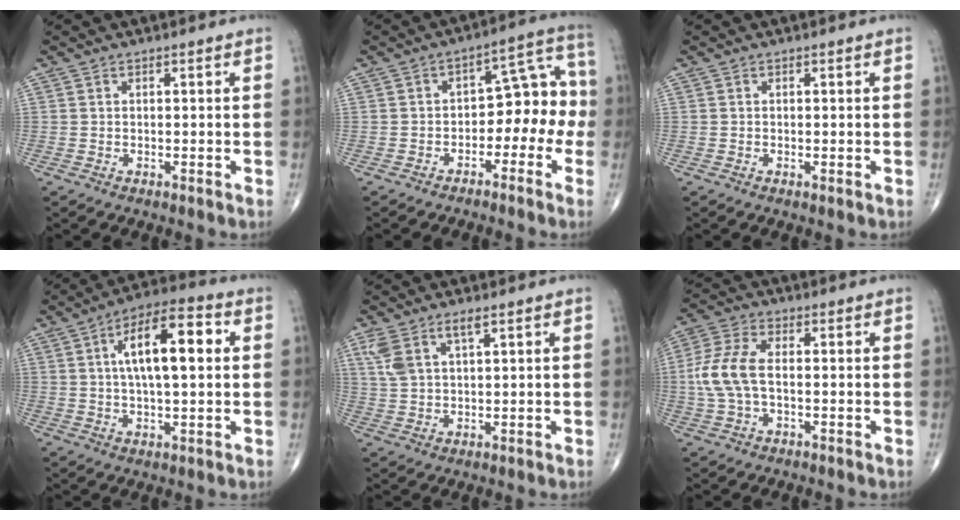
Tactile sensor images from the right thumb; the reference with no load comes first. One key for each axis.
{"total": 10.7, "fx": -3.1, "fy": 6.7, "fz": 7.8, "tx": -0.055, "ty": 0.060, "tz": -0.052}
{"total": 0.0}
{"total": 13.8, "fx": 2.7, "fy": 5.2, "fz": 12.5, "tx": -0.192, "ty": 0.018, "tz": 0.036}
{"total": 6.2, "fx": 3.2, "fy": 2.4, "fz": 4.7, "tx": -0.106, "ty": -0.002, "tz": 0.070}
{"total": 8.9, "fx": -0.2, "fy": 4.7, "fz": 7.6, "tx": -0.182, "ty": 0.021, "tz": -0.008}